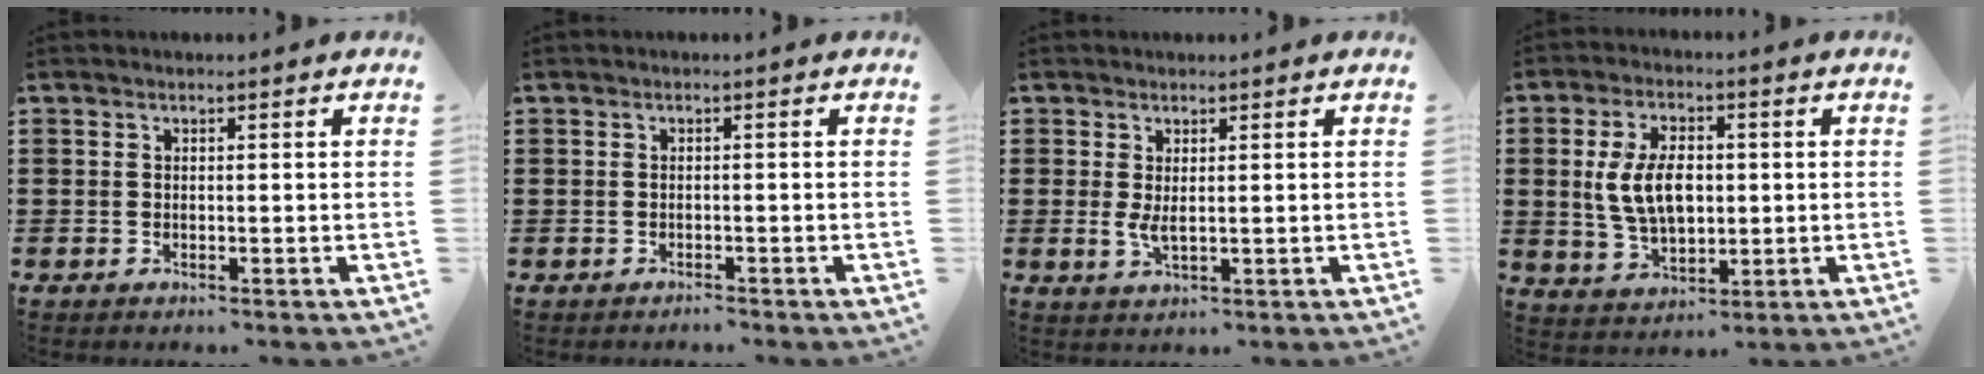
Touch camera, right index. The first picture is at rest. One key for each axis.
{"total": 0.8, "fx": -0.7, "fy": 0.2, "fz": -0.1, "tx": 0.001, "ty": 0.004, "tz": -0.017}
{"total": 2.4, "fx": 0.6, "fy": 0.7, "fz": 2.2, "tx": -0.045, "ty": 0.000, "tz": 0.011}
{"total": 8.3, "fx": 0.6, "fy": 4.8, "fz": 6.8, "tx": -0.146, "ty": 0.006, "tz": 0.004}